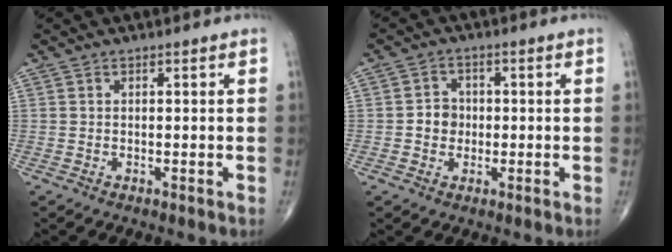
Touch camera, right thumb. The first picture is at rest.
{"total": 3.9, "force": [-0.3, 3.6, 1.7], "torque": [-0.007, 0.007, -0.012]}